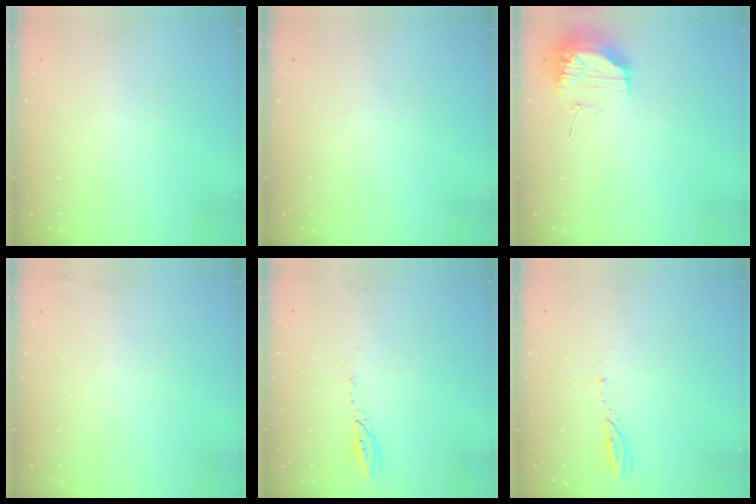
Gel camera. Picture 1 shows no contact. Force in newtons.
{"total": 0.0}
{"total": 12.3, "press": 12.3, "slide": 1.1}
{"total": 2.9, "press": 2.4, "slide": 1.6}
{"total": 3.7, "press": 3.6, "slide": 0.3}
{"total": 3.0, "press": 3.0, "slide": 0.1}